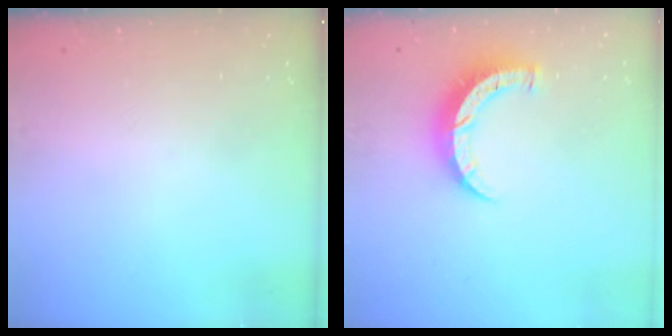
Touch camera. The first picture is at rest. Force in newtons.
{"total": 7.7, "press": 7.7, "slide": 0.5}